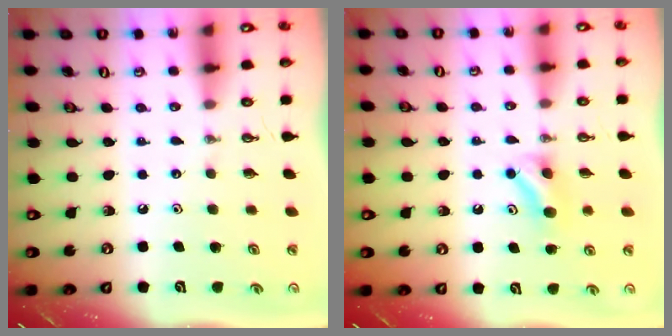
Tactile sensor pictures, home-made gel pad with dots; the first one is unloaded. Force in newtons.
{"total": 5.0, "press": 4.8, "slide": 1.4}